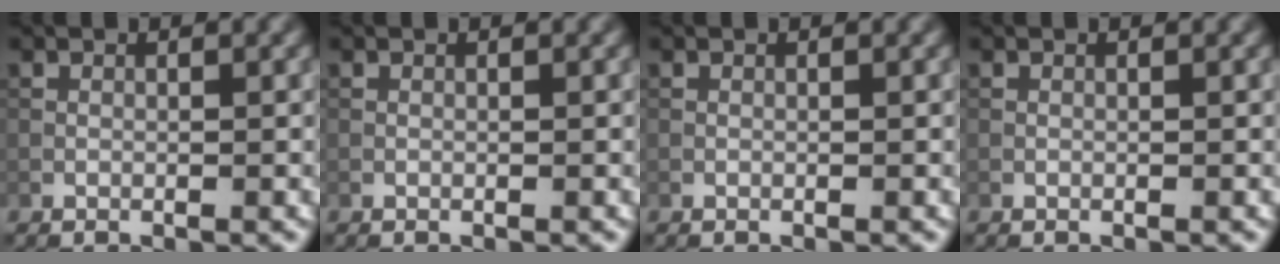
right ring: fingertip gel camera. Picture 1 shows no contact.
{"total": 0.0}
{"total": 0.0}
{"total": 0.0}